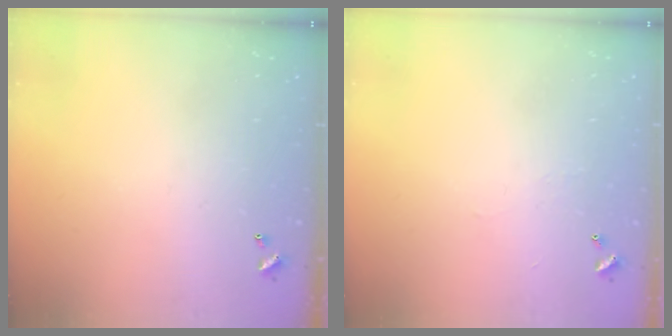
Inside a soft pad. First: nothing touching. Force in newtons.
{"total": 2.3, "press": 2.3, "slide": 0.4}